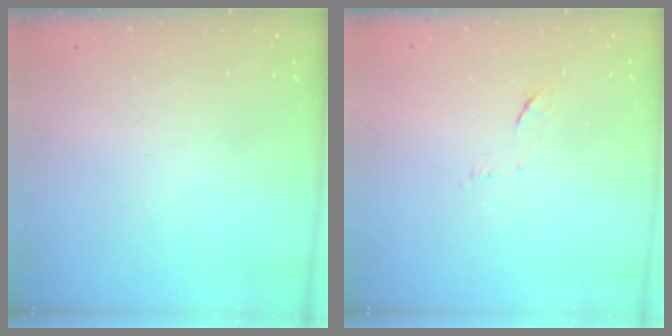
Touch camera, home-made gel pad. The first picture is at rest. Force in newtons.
{"total": 6.2, "press": 6.2, "slide": 0.9}